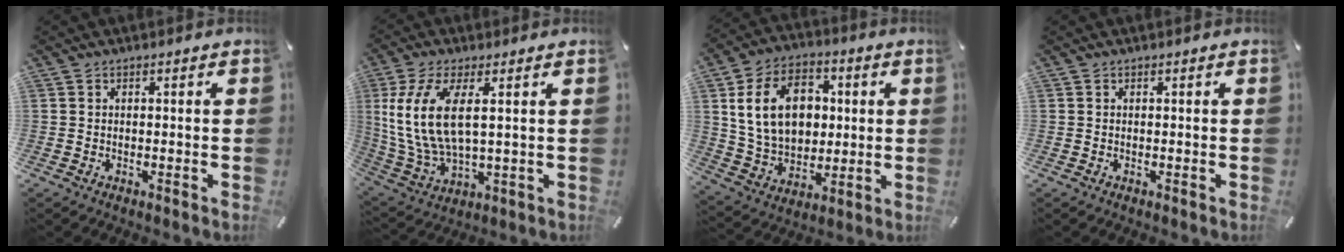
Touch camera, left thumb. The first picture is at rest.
{"total": 12.8, "force": [3.2, 5.4, 11.2], "torque": [-0.260, -0.012, 0.058]}
{"total": 15.6, "force": [2.9, 11.8, 9.7], "torque": [-0.193, 0.013, 0.054]}
{"total": 0.0}